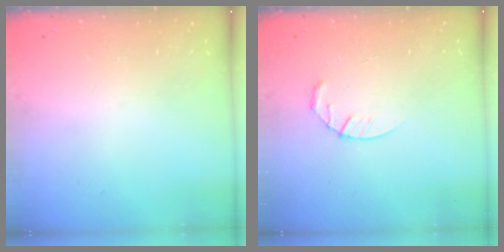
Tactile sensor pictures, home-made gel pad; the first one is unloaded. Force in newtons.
{"total": 3.9, "press": 3.9, "slide": 0.5}